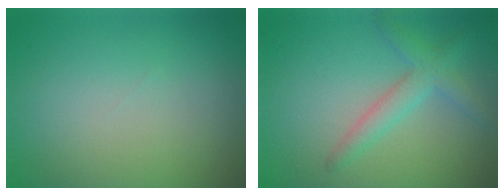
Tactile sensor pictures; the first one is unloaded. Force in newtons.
{"total": 2.7, "press": 2.7, "slide": 0.1}